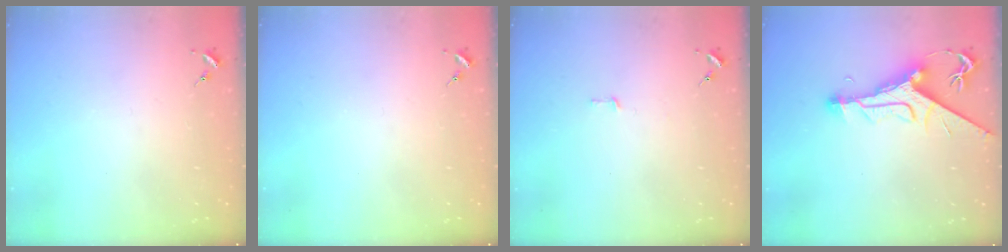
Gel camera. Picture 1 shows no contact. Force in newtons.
{"total": 0.0}
{"total": 2.6, "press": 2.6, "slide": 0.2}
{"total": 11.6, "press": 11.5, "slide": 0.8}